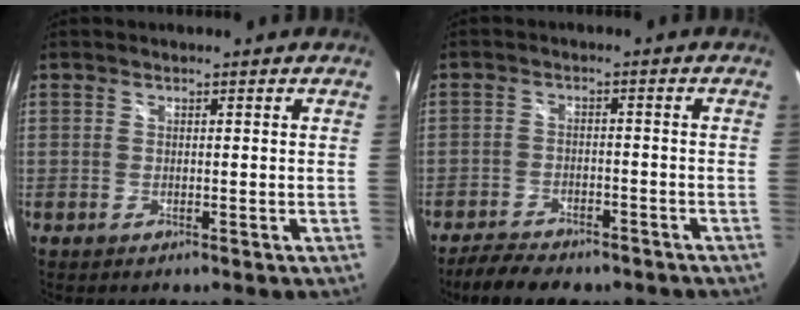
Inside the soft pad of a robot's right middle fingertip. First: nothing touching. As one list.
[{"total": 9.8, "force": [-8.1, 3.4, 4.5], "torque": [-0.106, -0.017, -0.125]}]